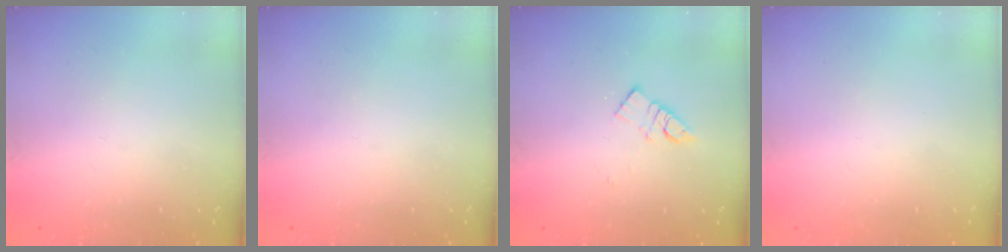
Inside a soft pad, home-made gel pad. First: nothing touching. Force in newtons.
{"total": 0.0}
{"total": 7.1, "press": 7.1, "slide": 0.2}
{"total": 1.5, "press": 1.5, "slide": 0.1}